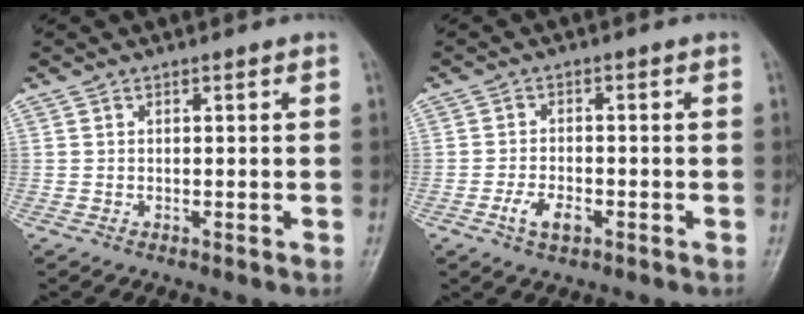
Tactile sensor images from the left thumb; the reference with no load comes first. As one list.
[{"total": 4.1, "force": [-1.9, 2.2, 2.9], "torque": [-0.054, 0.009, -0.034]}]